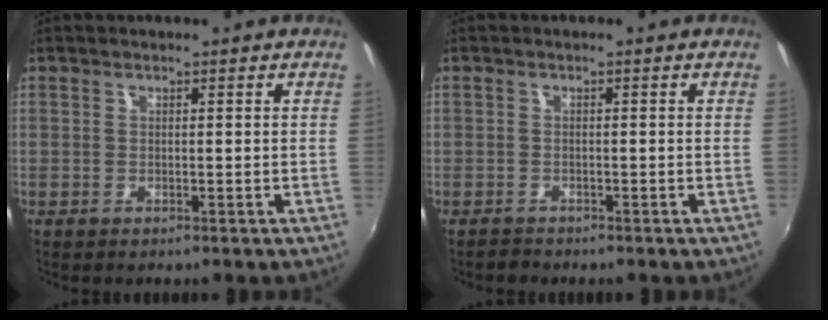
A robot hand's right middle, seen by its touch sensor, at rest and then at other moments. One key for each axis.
{"total": 1.4, "fx": -1.3, "fy": 0.4, "fz": -0.1, "tx": -0.003, "ty": 0.000, "tz": -0.024}